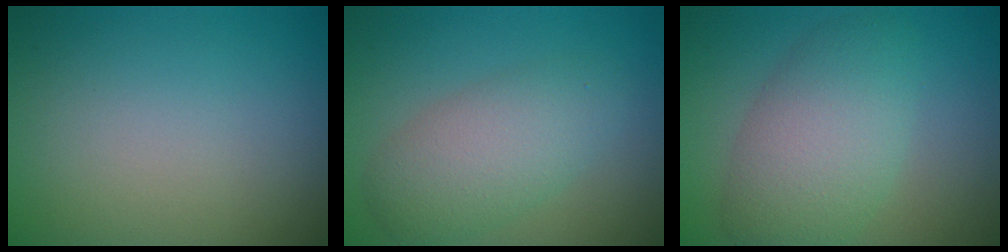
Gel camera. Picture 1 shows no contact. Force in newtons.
{"total": 4.5, "press": 4.5, "slide": 0.1}
{"total": 5.9, "press": 5.9, "slide": 0.6}